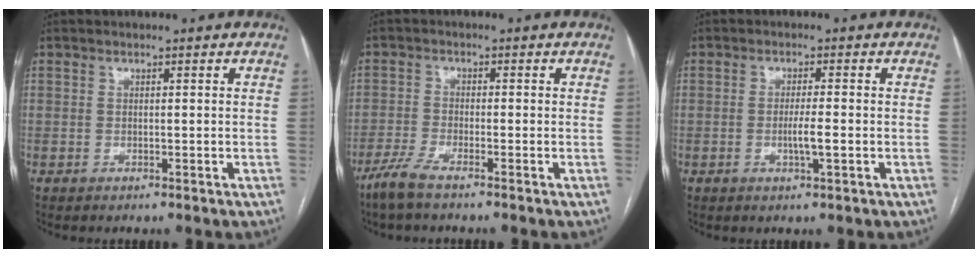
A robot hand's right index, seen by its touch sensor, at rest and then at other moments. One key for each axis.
{"total": 4.0, "fx": -3.1, "fy": 0.2, "fz": 2.5, "tx": -0.061, "ty": -0.009, "tz": -0.070}
{"total": 3.2, "fx": -0.8, "fy": 0.1, "fz": 3.2, "tx": -0.060, "ty": -0.004, "tz": -0.013}